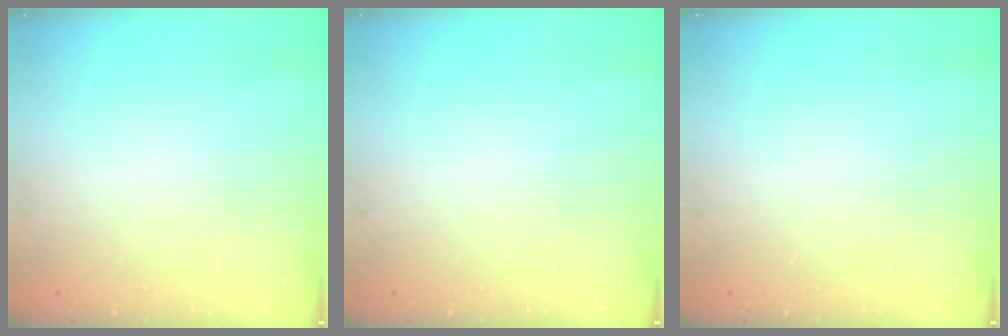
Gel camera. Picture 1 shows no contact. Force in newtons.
{"total": 0.0}
{"total": 0.0}